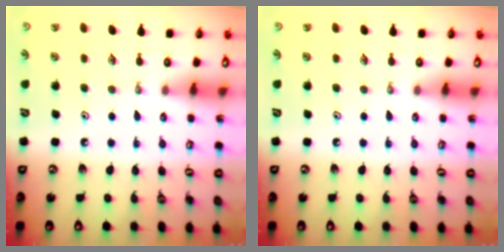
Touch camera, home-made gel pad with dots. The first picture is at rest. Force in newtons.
{"total": 0.0}